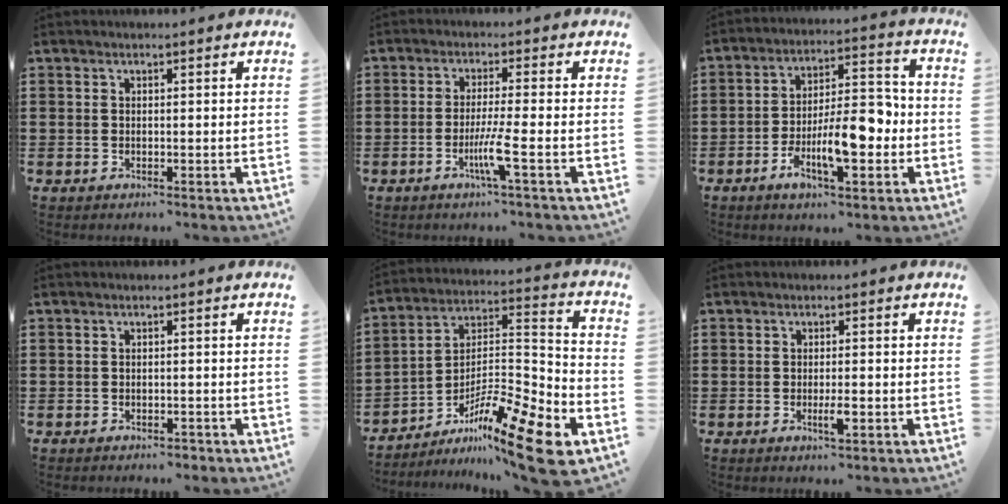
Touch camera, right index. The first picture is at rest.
{"total": 4.9, "force": [-2.0, -0.6, 4.5], "torque": [-0.089, -0.020, -0.041]}
{"total": 11.2, "force": [-3.6, 4.3, 9.6], "torque": [-0.158, 0.001, -0.066]}
{"total": 1.1, "force": [-1.0, 0.4, 0.0], "torque": [-0.003, 0.004, -0.024]}
{"total": 14.0, "force": [-10.1, 1.6, 9.6], "torque": [-0.148, 0.028, -0.184]}
{"total": 2.5, "force": [-0.9, 0.5, 2.3], "torque": [-0.046, -0.003, -0.018]}